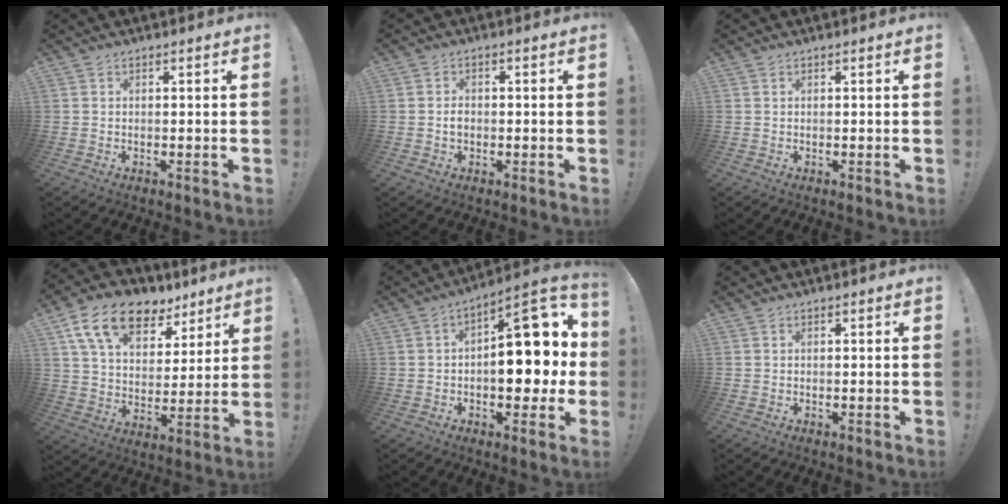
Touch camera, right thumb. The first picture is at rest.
{"total": 2.0, "force": [-0.6, 1.4, 1.3], "torque": [-0.014, 0.002, -0.012]}
{"total": 0.0}
{"total": 17.1, "force": [10.2, 10.3, 9.1], "torque": [-0.156, -0.050, 0.186]}
{"total": 18.4, "force": [0.4, 9.9, 15.6], "torque": [-0.197, 0.004, 0.013]}
{"total": 0.0}